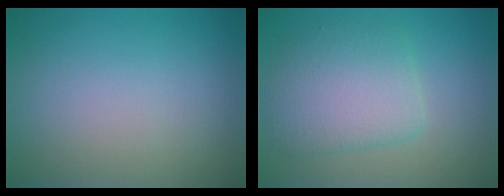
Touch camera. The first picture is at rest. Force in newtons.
{"total": 4.6, "press": 4.6, "slide": 0.1}